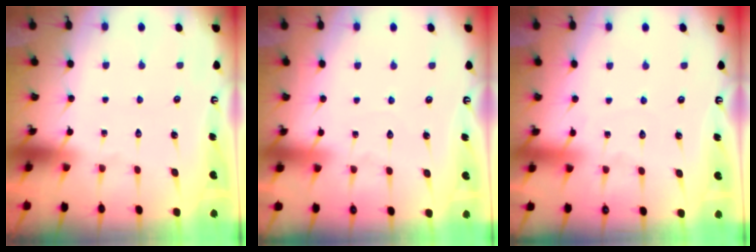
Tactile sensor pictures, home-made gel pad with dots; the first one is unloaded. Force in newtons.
{"total": 2.7, "press": 2.7, "slide": 0.3}
{"total": 4.1, "press": 4.1, "slide": 0.5}